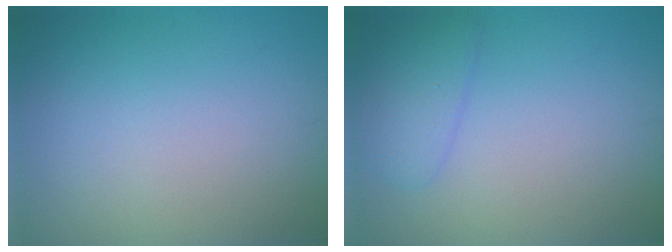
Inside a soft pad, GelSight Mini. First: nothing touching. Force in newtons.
{"total": 2.2, "press": 2.2, "slide": 0.1}